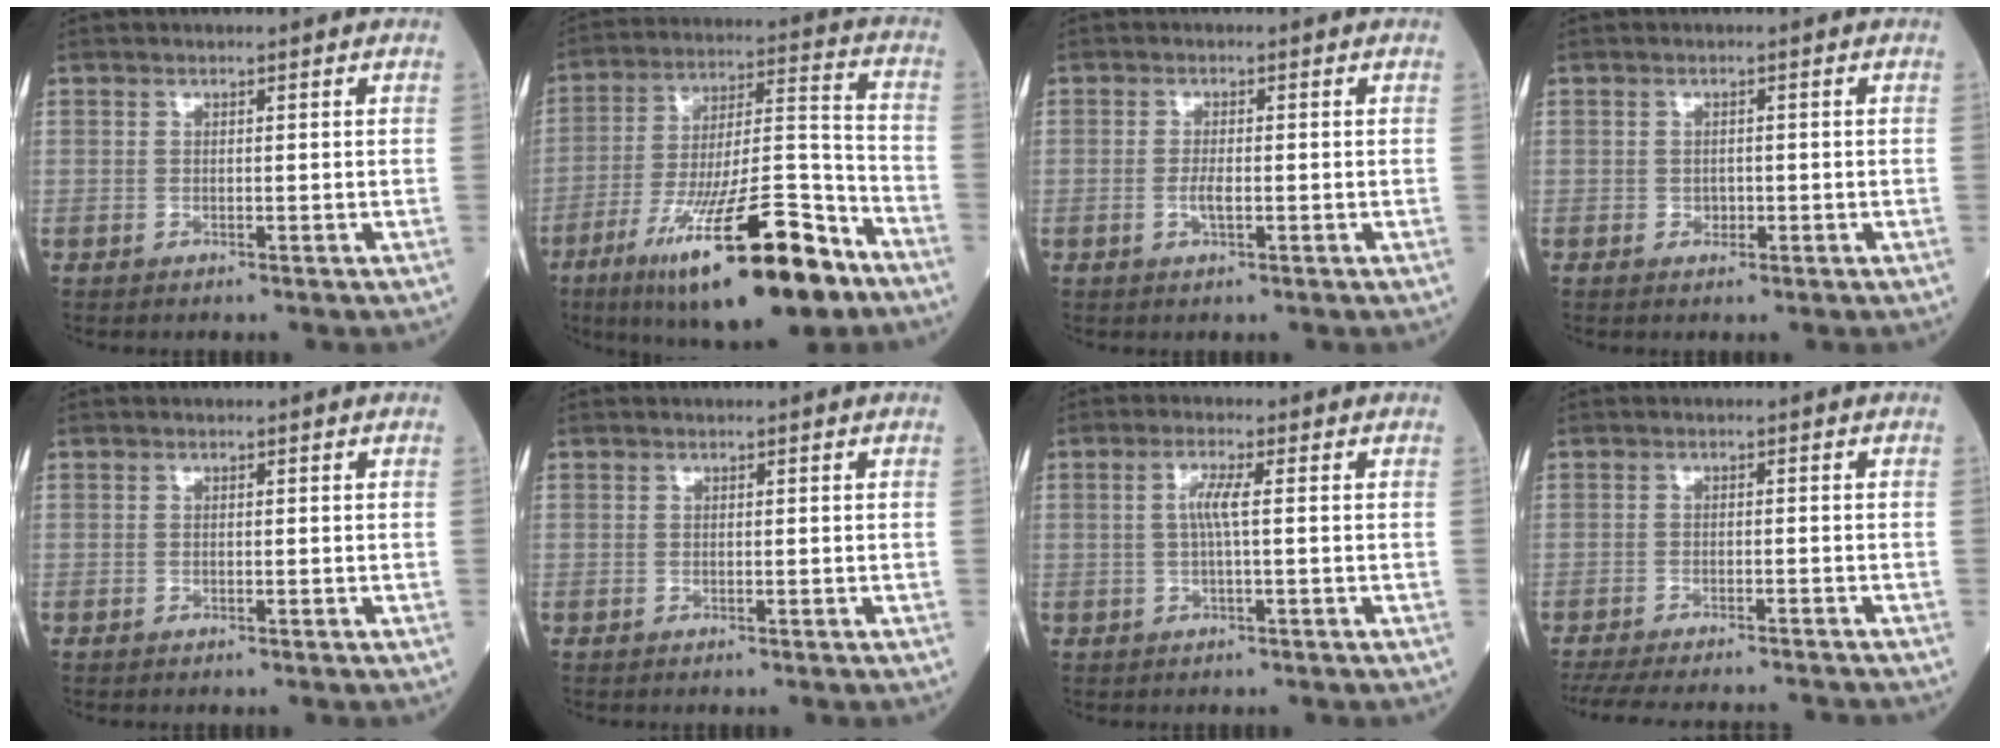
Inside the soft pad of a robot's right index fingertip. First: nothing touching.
{"total": 22.8, "force": [-13.4, 4.0, 18.0], "torque": [-0.279, -0.016, -0.220]}
{"total": 1.9, "force": [-0.5, 0.5, 1.7], "torque": [-0.040, -0.002, -0.006]}
{"total": 1.1, "force": [-0.3, 0.9, 0.5], "torque": [-0.007, 0.001, -0.002]}
{"total": 0.0}
{"total": 0.0}
{"total": 3.0, "force": [0.2, 0.1, 3.0], "torque": [-0.062, 0.005, 0.004]}
{"total": 15.7, "force": [-14.4, 2.2, 5.9], "torque": [-0.135, -0.025, -0.197]}